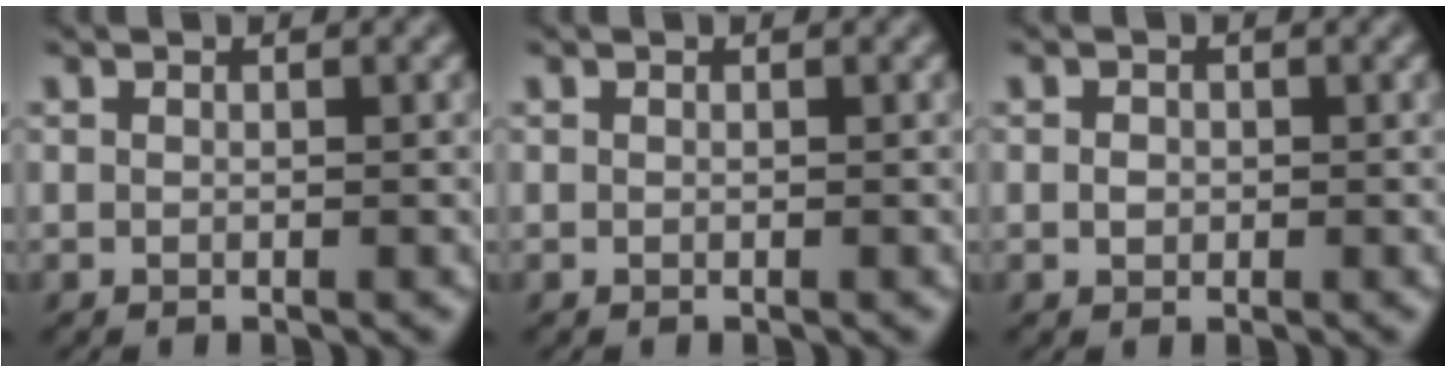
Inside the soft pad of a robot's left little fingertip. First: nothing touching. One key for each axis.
{"total": 0.0}
{"total": 1.0, "fx": -0.2, "fy": 0.9, "fz": 0.5, "tx": -0.007, "ty": -0.002, "tz": -0.006}